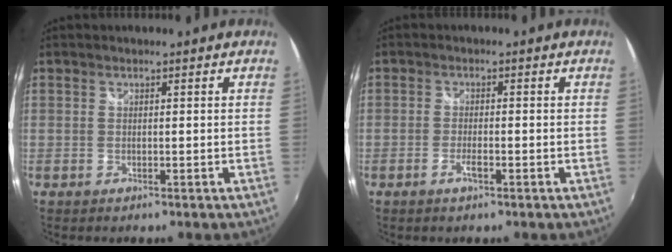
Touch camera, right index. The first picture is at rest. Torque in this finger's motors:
{"motor_torque": [-0.38, 0.00, -0.05, 0.00]}